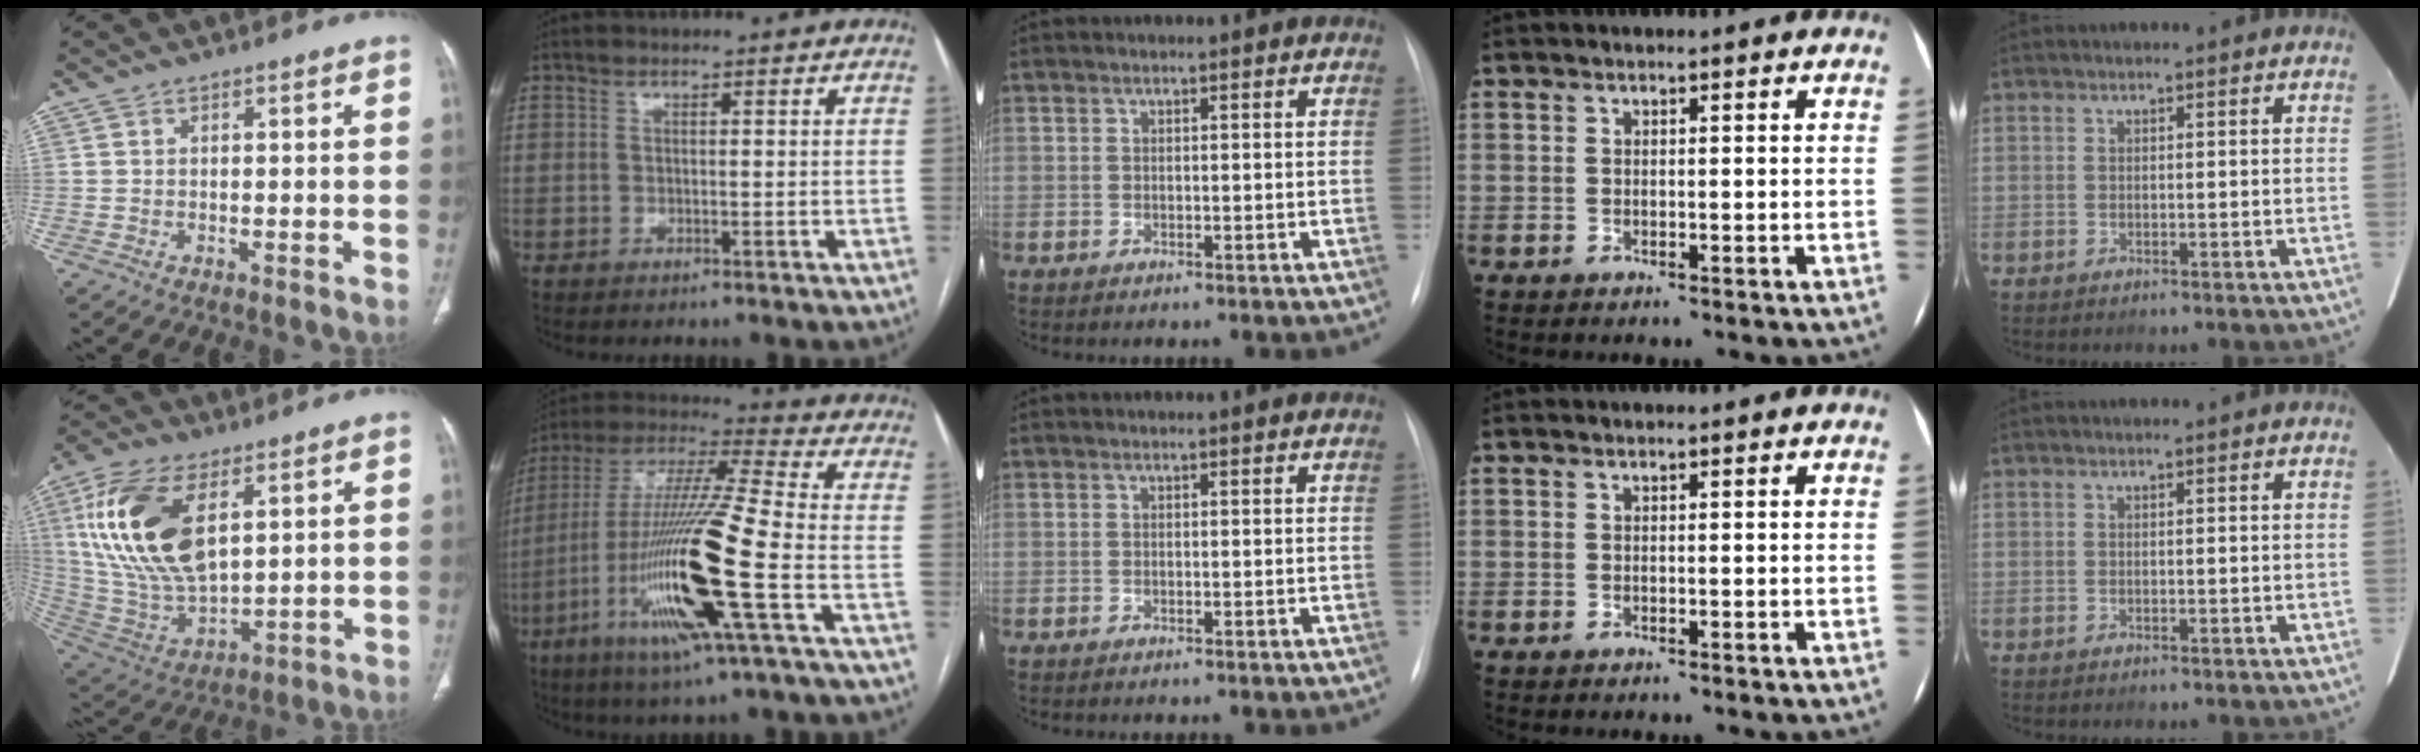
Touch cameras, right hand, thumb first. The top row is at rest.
{"thumb": {"total": 20.7, "force": [6.8, 10.5, 16.5], "torque": [-0.327, -0.023, 0.136]}, "index": {"total": 19.9, "force": [-6.5, -0.1, 18.8], "torque": [-0.402, -0.024, -0.130]}}